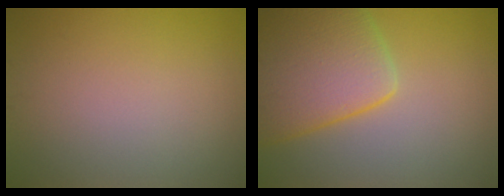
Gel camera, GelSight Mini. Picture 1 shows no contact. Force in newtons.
{"total": 8.6, "press": 8.6, "slide": 0.5}